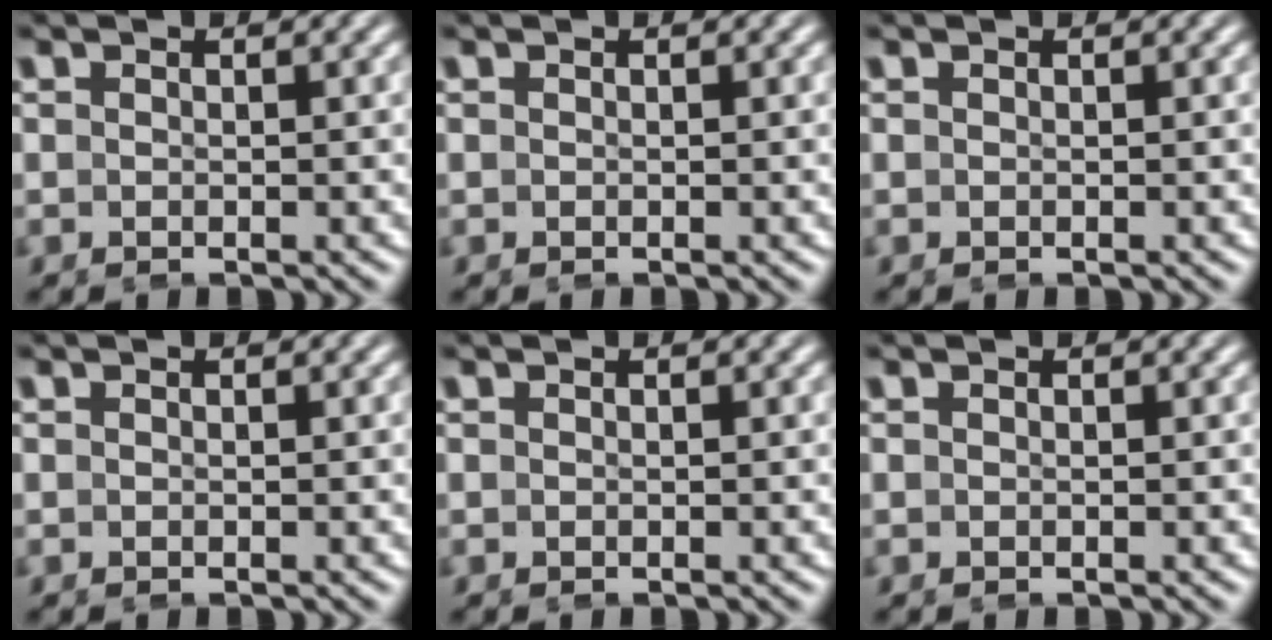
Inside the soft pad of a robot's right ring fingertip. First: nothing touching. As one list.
[{"total": 0.0}, {"total": 0.0}, {"total": 0.0}, {"total": 0.0}, {"total": 0.0}]